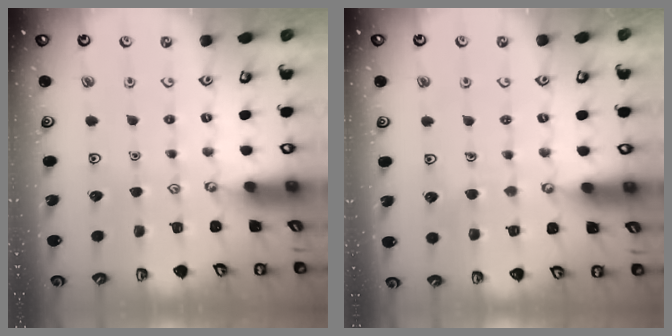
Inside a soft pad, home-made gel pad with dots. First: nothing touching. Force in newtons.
{"total": 4.7, "press": 4.7, "slide": 0.3}